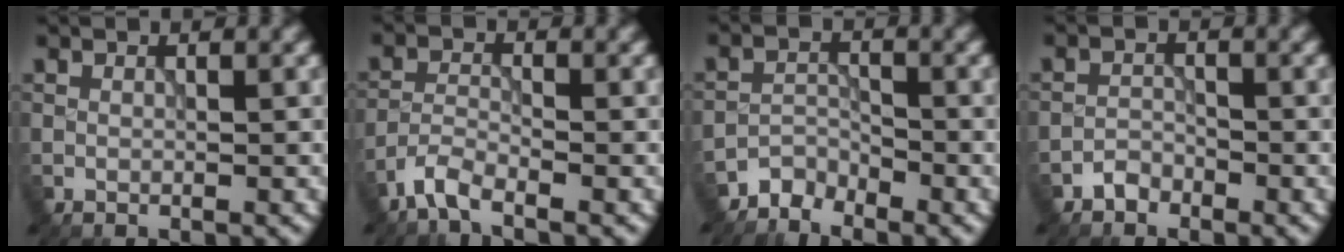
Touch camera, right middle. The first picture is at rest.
{"total": 2.9, "force": [-2.4, 0.6, 1.5], "torque": [-0.034, -0.003, -0.058]}
{"total": 2.3, "force": [-2.2, 0.6, -0.2], "torque": [0.011, 0.008, -0.047]}
{"total": 1.5, "force": [-1.4, 0.6, 0.1], "torque": [0.003, 0.004, -0.029]}